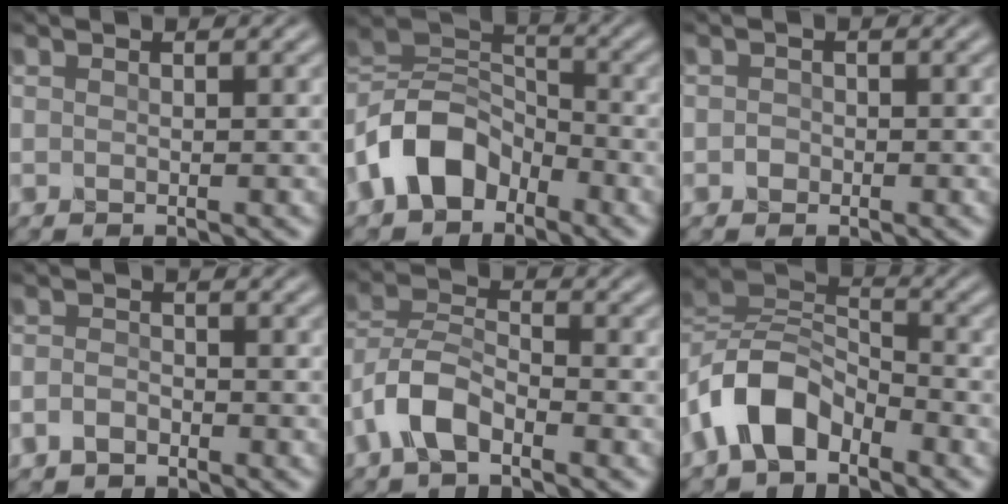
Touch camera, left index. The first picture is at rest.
{"total": 7.9, "force": [-4.0, 5.3, 4.2], "torque": [-0.082, 0.014, -0.094]}
{"total": 0.7, "force": [-0.2, 0.7, 0.2], "torque": [0.010, 0.007, -0.011]}
{"total": 1.6, "force": [-1.3, 0.9, 0.6], "torque": [-0.012, 0.009, -0.029]}
{"total": 4.5, "force": [-3.0, 1.9, 2.9], "torque": [-0.067, 0.015, -0.067]}
{"total": 7.2, "force": [-3.7, 4.1, 4.6], "torque": [-0.094, 0.015, -0.084]}